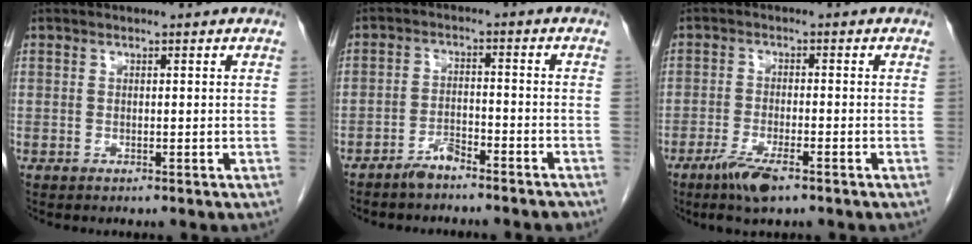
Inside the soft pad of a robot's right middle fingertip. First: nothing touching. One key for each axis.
{"total": 4.2, "fx": -3.7, "fy": 0.9, "fz": 1.5, "tx": -0.029, "ty": 0.005, "tz": -0.064}
{"total": 5.5, "fx": -3.7, "fy": 0.8, "fz": 4.0, "tx": -0.084, "ty": -0.010, "tz": -0.066}